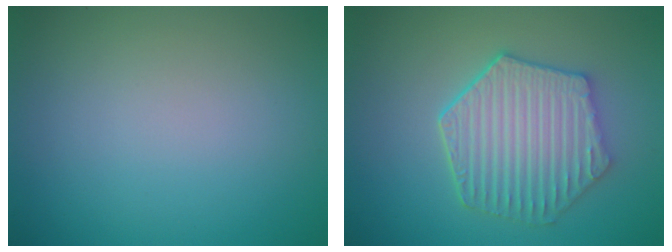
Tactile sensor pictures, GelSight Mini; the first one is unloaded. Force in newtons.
{"total": 6.3, "press": 5.1, "slide": 3.8}